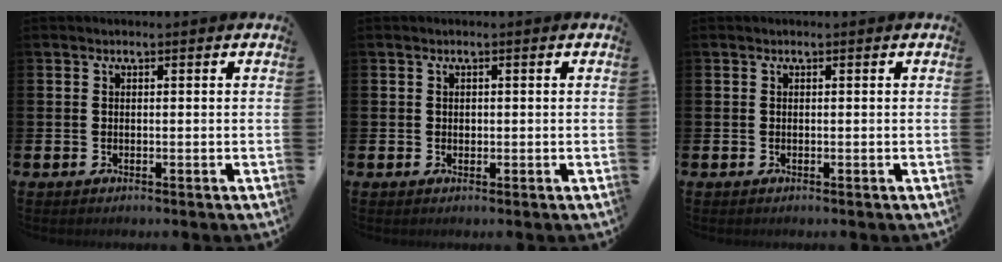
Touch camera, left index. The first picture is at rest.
{"total": 0.6, "force": [0.2, 0.5, 0.2], "torque": [0.005, 0.001, 0.001]}
{"total": 0.0}